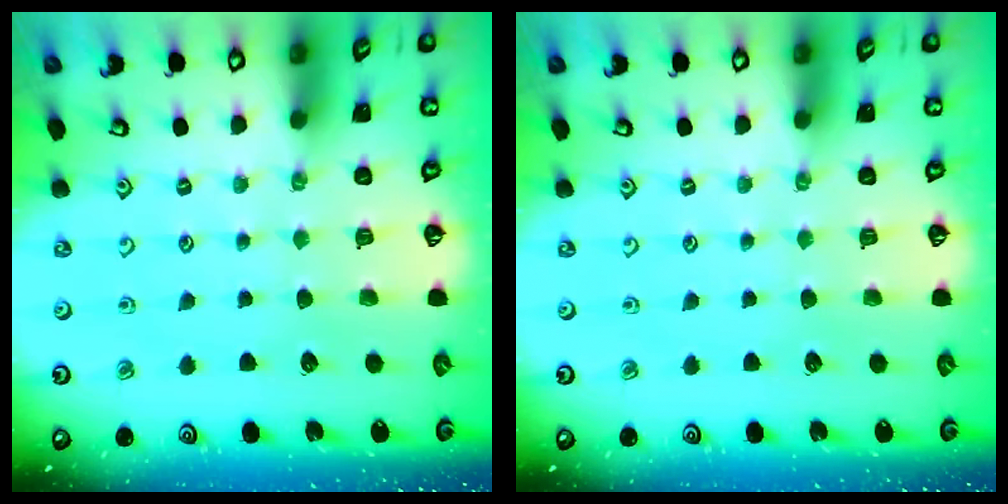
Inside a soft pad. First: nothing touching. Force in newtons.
{"total": 0.0}